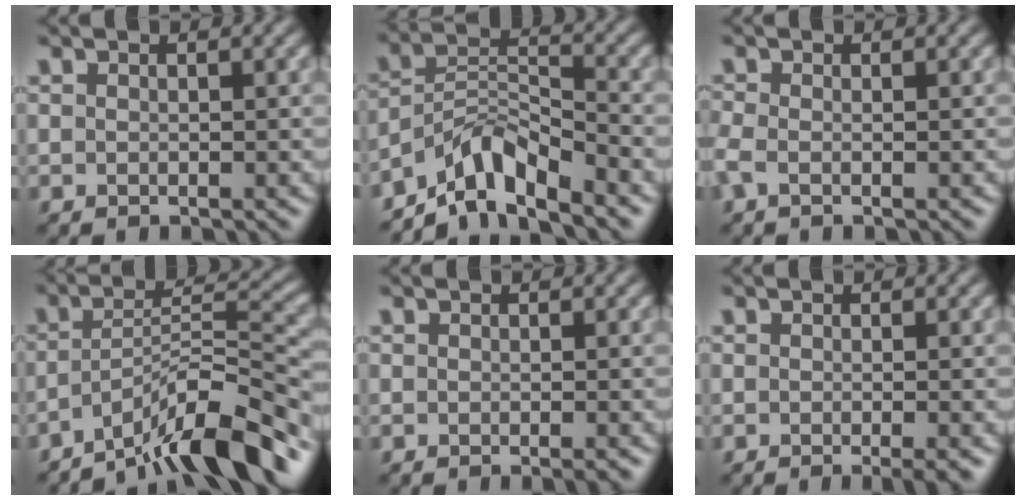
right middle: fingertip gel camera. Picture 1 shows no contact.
{"total": 6.2, "force": [-5.3, 1.7, 2.9], "torque": [-0.041, 0.010, -0.100]}
{"total": 1.2, "force": [-0.7, 0.4, 0.9], "torque": [-0.028, -0.005, -0.016]}
{"total": 9.6, "force": [-7.0, 1.6, 6.3], "torque": [-0.088, 0.021, -0.120]}
{"total": 1.3, "force": [-0.6, 0.4, 1.1], "torque": [0.001, 0.003, -0.008]}
{"total": 2.1, "force": [-1.0, 0.4, 1.8], "torque": [-0.016, -0.001, -0.017]}